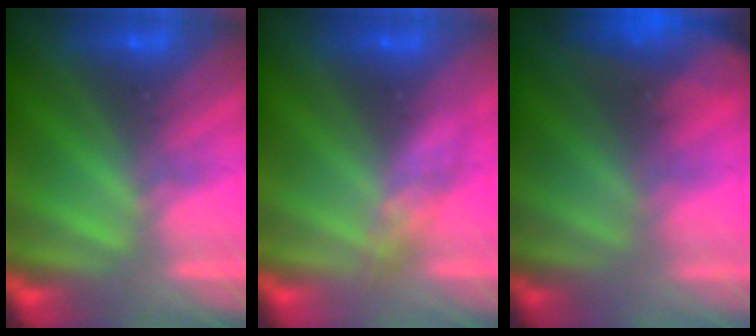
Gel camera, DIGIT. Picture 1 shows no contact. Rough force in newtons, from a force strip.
{"total": 2.8}
{"total": 8.3}